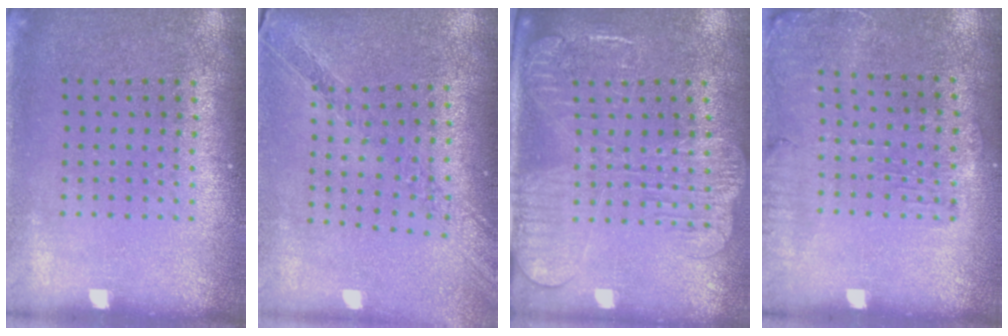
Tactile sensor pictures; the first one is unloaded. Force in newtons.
{"total": 1.1, "press": 1.1, "slide": 0.1}
{"total": 2.5, "press": 2.0, "slide": 1.4}
{"total": 1.3, "press": 1.2, "slide": 0.4}